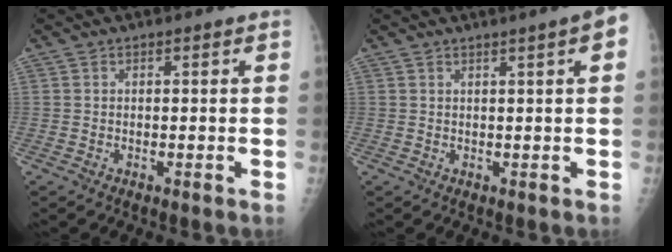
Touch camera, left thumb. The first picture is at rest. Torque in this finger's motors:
{"motor_torque": [0.09, 0.82, 0.10, -0.22, 0.02]}